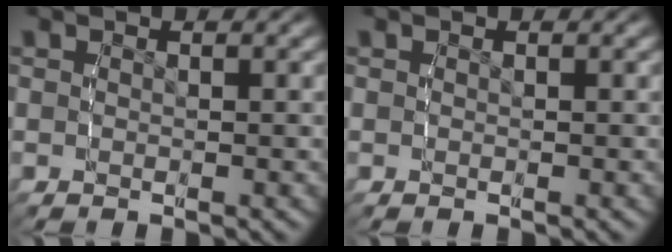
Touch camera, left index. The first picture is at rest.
{"total": 0.0}